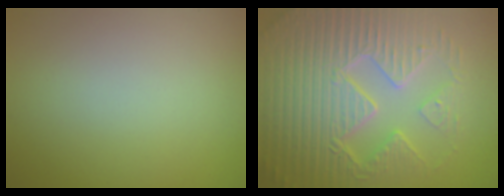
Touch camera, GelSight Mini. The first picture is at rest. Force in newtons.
{"total": 8.7, "press": 6.5, "slide": 5.8}